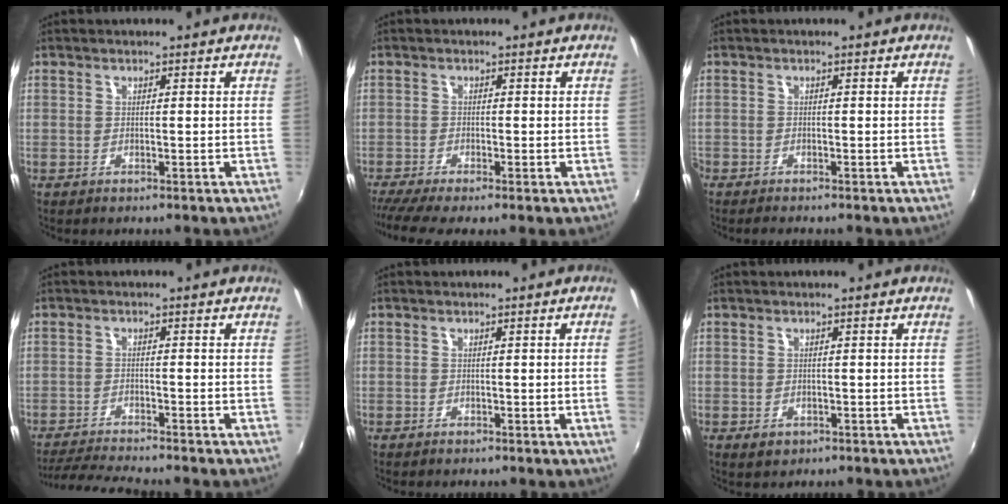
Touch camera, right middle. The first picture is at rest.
{"total": 4.2, "force": [-3.2, -0.2, 2.8], "torque": [-0.065, -0.022, -0.060]}
{"total": 1.7, "force": [-1.6, 0.3, 0.5], "torque": [-0.018, -0.010, -0.031]}
{"total": 6.3, "force": [-5.9, -0.8, 1.9], "torque": [-0.057, -0.015, -0.108]}
{"total": 1.2, "force": [0.0, -0.7, 0.9], "torque": [-0.010, -0.006, 0.001]}
{"total": 2.0, "force": [-0.9, 1.6, 1.0], "torque": [-0.017, -0.003, -0.011]}